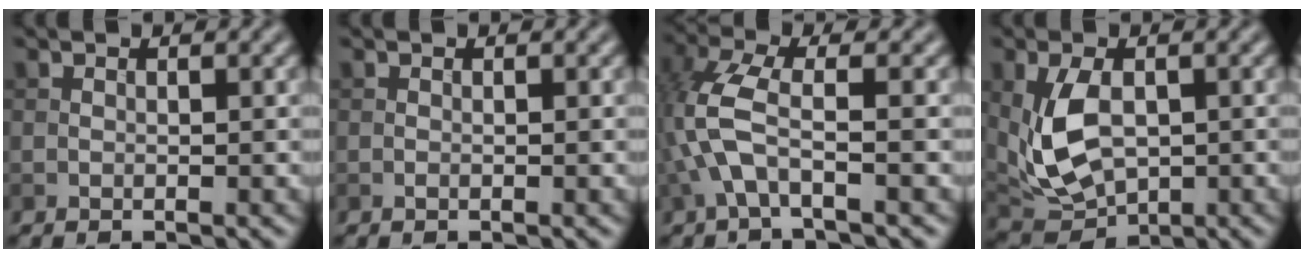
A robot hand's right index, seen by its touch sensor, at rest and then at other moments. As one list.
[{"total": 0.0}, {"total": 4.7, "force": [-1.5, 1.5, 4.2], "torque": [-0.108, 0.012, -0.038]}, {"total": 6.5, "force": [0.1, 4.1, 5.0], "torque": [-0.113, -0.010, 0.009]}]